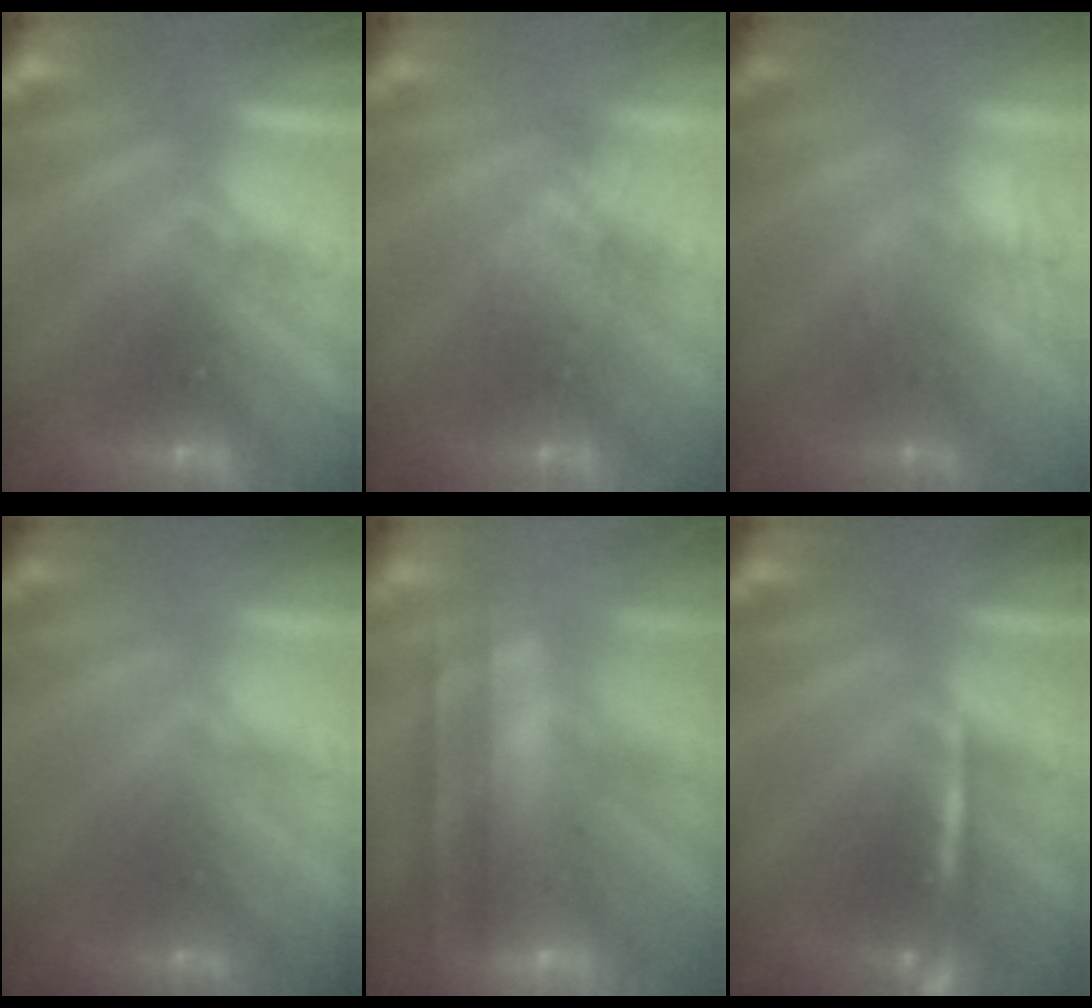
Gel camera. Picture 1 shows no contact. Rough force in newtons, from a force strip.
{"total": 4.0}
{"total": 3.0}
{"total": 1.1}
{"total": 6.8}
{"total": 2.4}